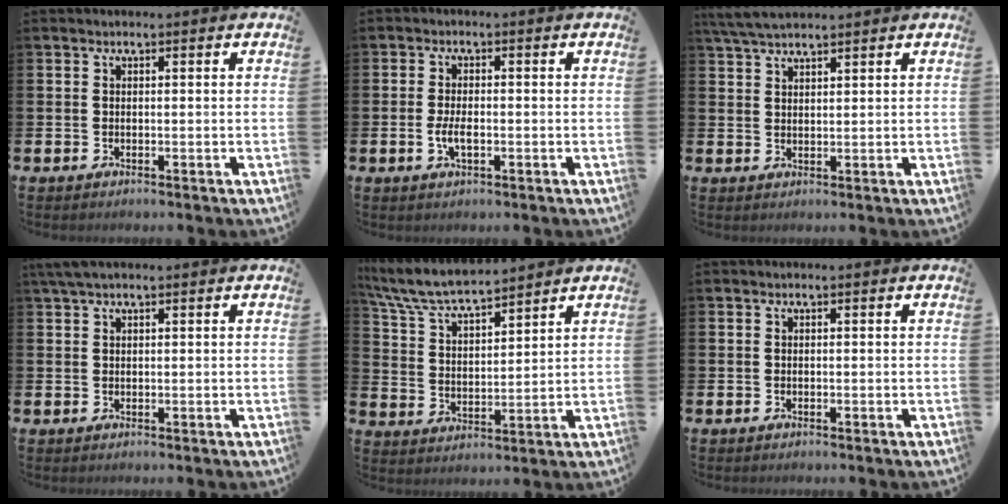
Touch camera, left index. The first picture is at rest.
{"total": 2.7, "force": [-0.6, 1.2, 2.4], "torque": [-0.038, -0.001, -0.012]}
{"total": 4.3, "force": [3.9, 0.8, 1.7], "torque": [-0.047, -0.008, 0.073]}
{"total": 2.4, "force": [1.7, 0.6, 1.5], "torque": [-0.025, 0.003, 0.029]}
{"total": 7.3, "force": [6.9, 0.7, 2.3], "torque": [-0.075, -0.039, 0.122]}
{"total": 0.0}